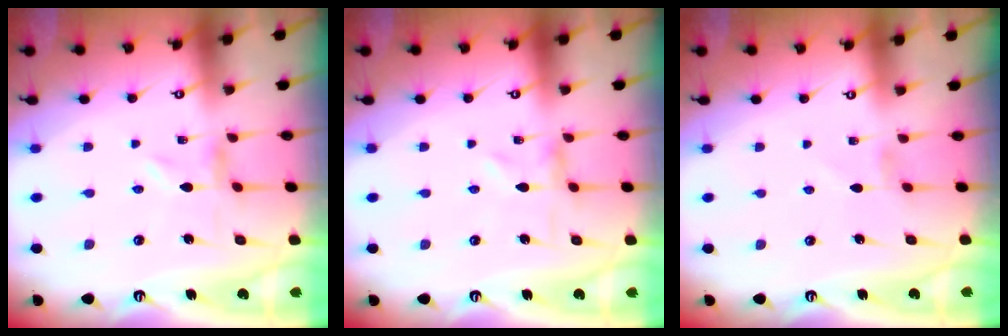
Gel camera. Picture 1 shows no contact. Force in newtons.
{"total": 0.7, "press": 0.7, "slide": 0.2}
{"total": 0.8, "press": 0.7, "slide": 0.2}